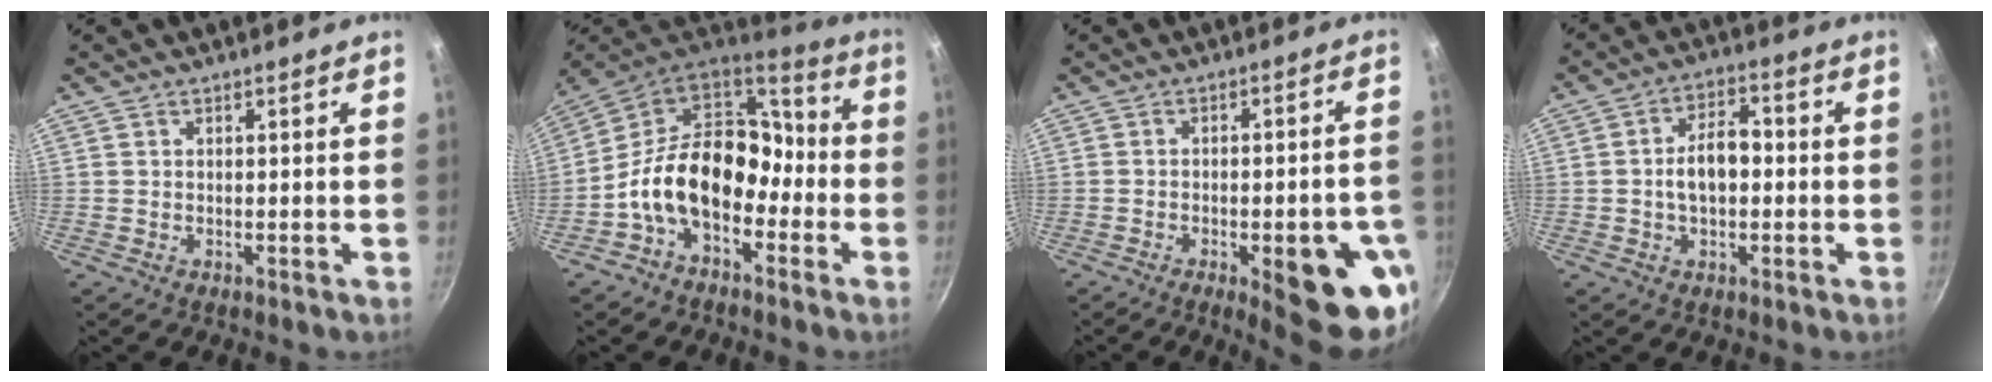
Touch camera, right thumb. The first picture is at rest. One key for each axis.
{"total": 17.9, "fx": -4.6, "fy": 12.1, "fz": 12.4, "tx": -0.172, "ty": 0.069, "tz": -0.101}
{"total": 15.3, "fx": -5.6, "fy": 4.7, "fz": 13.4, "tx": -0.139, "ty": 0.019, "tz": -0.067}
{"total": 8.1, "fx": -0.6, "fy": 4.9, "fz": 6.4, "tx": -0.088, "ty": 0.025, "tz": -0.015}